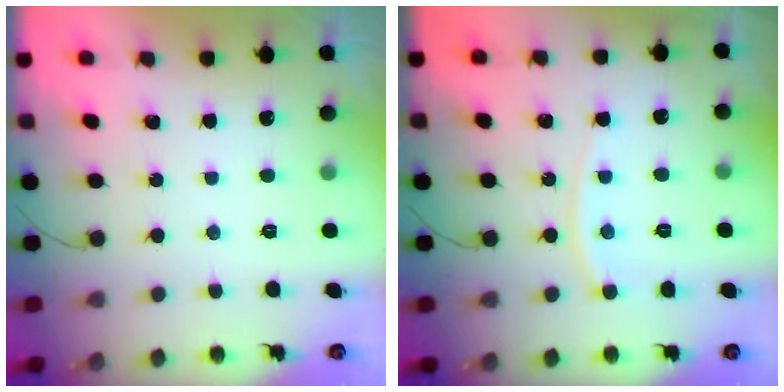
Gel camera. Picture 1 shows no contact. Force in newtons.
{"total": 6.0, "press": 5.9, "slide": 0.9}